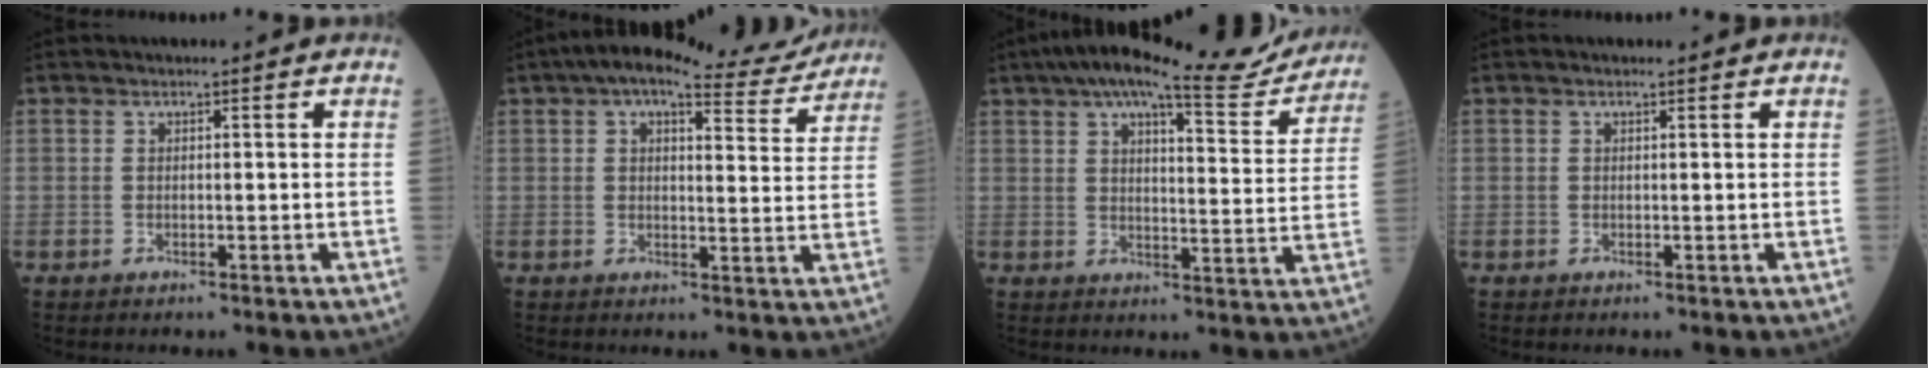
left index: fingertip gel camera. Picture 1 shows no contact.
{"total": 12.0, "force": [10.4, 2.8, 5.2], "torque": [-0.069, 0.011, 0.120]}
{"total": 17.5, "force": [15.4, 2.9, 7.8], "torque": [-0.109, 0.002, 0.193]}
{"total": 0.0}